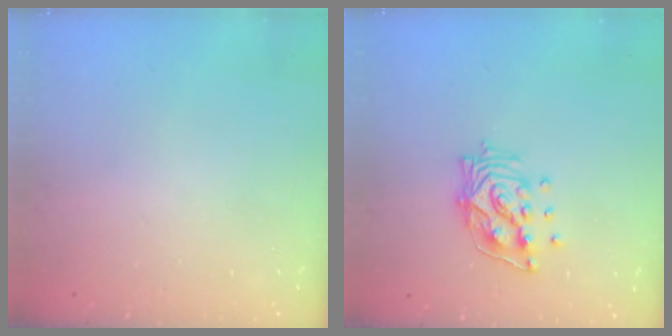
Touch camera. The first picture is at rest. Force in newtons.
{"total": 11.7, "press": 11.6, "slide": 1.4}